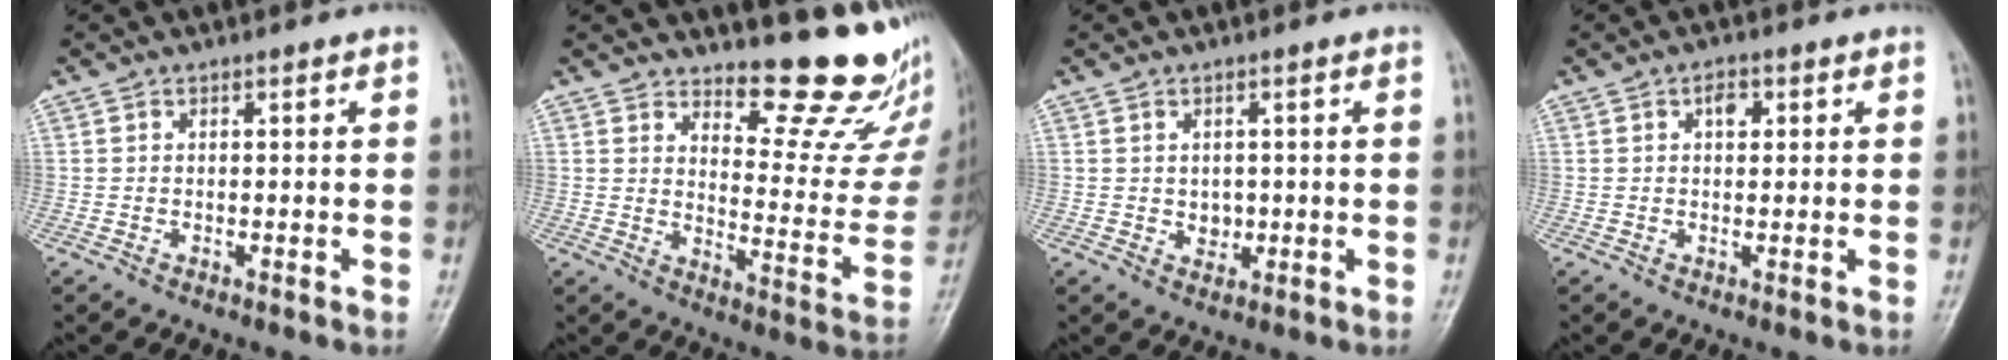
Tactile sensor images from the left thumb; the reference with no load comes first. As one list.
[{"total": 16.3, "force": [14.5, 4.7, 5.9], "torque": [-0.025, -0.154, 0.177]}, {"total": 2.5, "force": [0.1, 2.1, 1.4], "torque": [-0.009, -0.001, 0.007]}, {"total": 2.7, "force": [1.0, 1.7, 1.9], "torque": [-0.020, 0.000, 0.011]}]